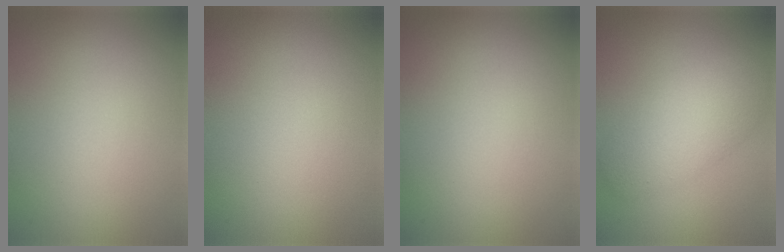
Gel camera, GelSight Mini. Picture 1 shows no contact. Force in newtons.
{"total": 0.0}
{"total": 0.0}
{"total": 4.6, "press": 4.5, "slide": 0.6}